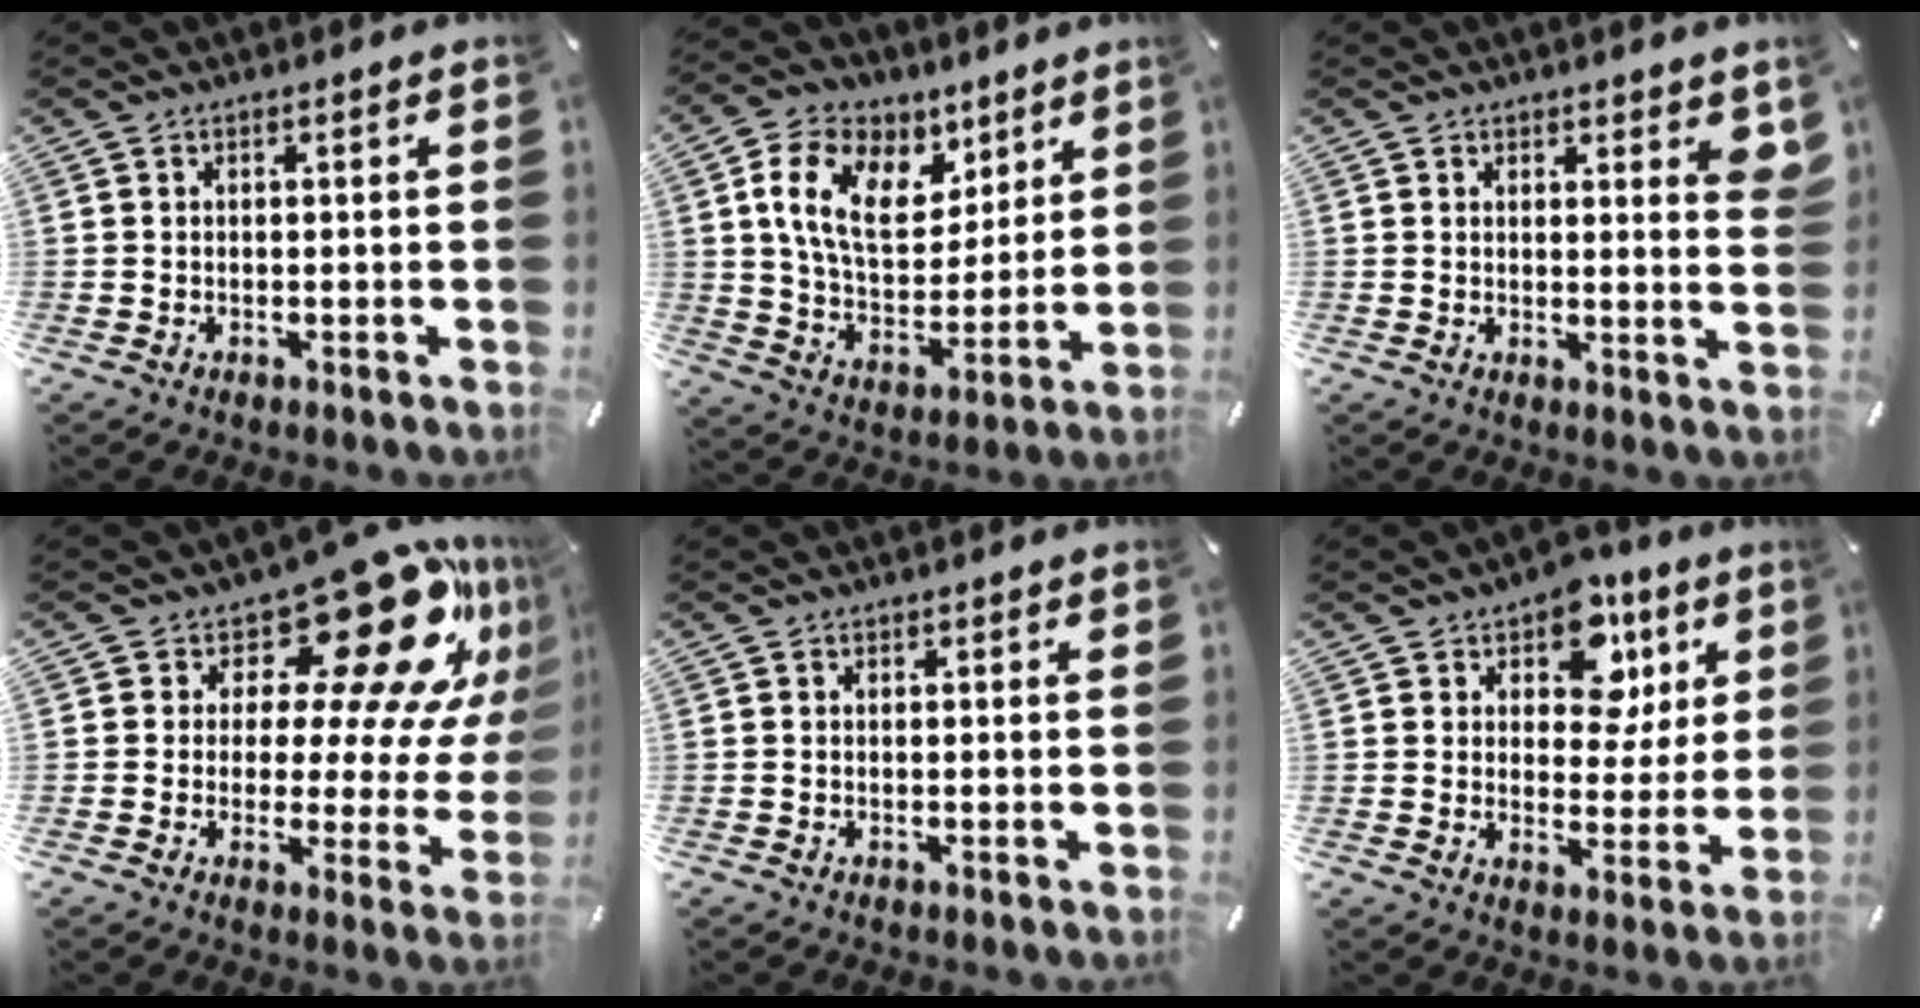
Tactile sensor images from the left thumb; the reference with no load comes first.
{"total": 15.6, "force": [7.1, 10.7, 8.9], "torque": [-0.161, -0.016, 0.136]}
{"total": 3.4, "force": [2.4, 1.3, 1.9], "torque": [-0.011, -0.014, 0.038]}
{"total": 20.9, "force": [12.5, 9.4, 13.8], "torque": [-0.176, -0.105, 0.204]}
{"total": 0.6, "force": [0.4, 0.3, 0.2], "torque": [0.005, -0.002, 0.006]}
{"total": 12.1, "force": [6.4, 8.2, 6.3], "torque": [-0.083, -0.034, 0.110]}